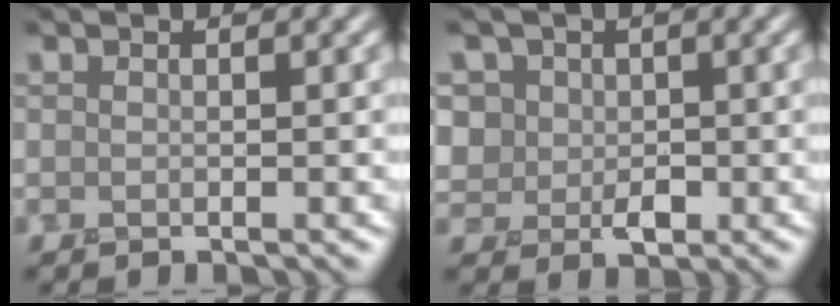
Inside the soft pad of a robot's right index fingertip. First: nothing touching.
{"total": 3.2, "force": [1.1, 2.9, 0.8], "torque": [-0.017, 0.007, 0.013]}